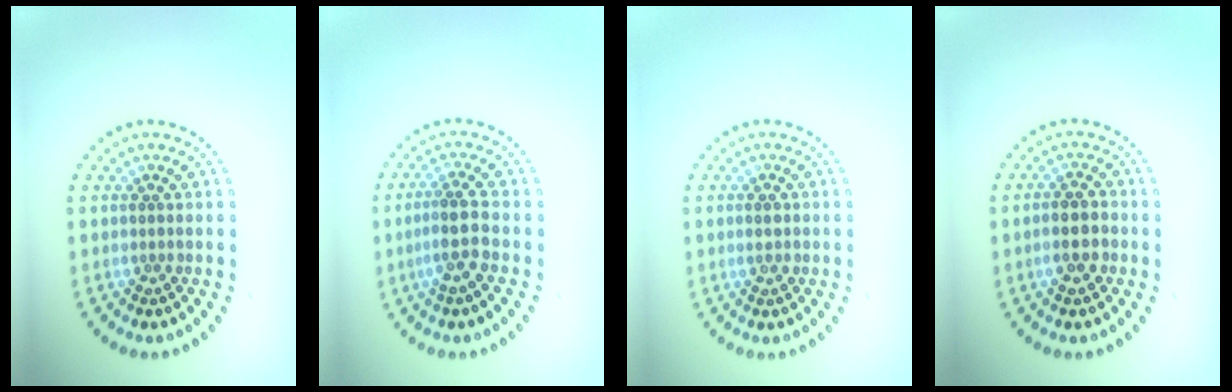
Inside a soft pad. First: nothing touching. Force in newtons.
{"total": 3.0, "press": 2.5, "slide": 1.7}
{"total": 1.3, "press": 1.3, "slide": 0.2}
{"total": 2.8, "press": 2.7, "slide": 0.7}